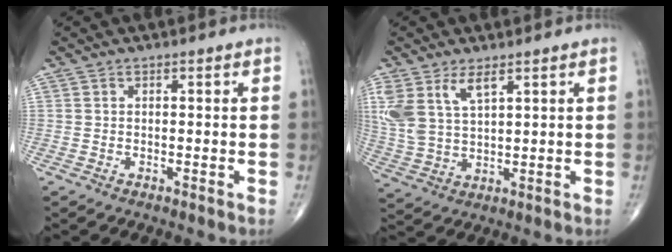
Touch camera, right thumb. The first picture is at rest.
{"total": 9.2, "force": [4.7, 4.3, 6.7], "torque": [-0.152, -0.010, 0.103]}